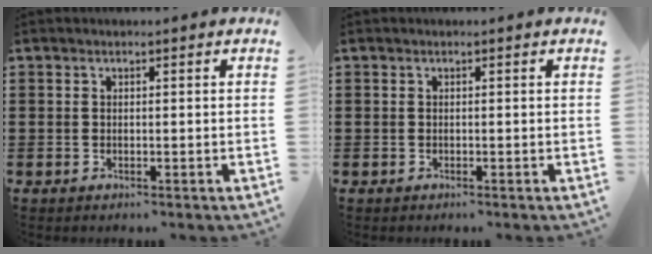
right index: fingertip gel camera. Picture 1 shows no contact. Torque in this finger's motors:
{"motor_torque": [0.22, 0.04, 0.05, 0.01]}